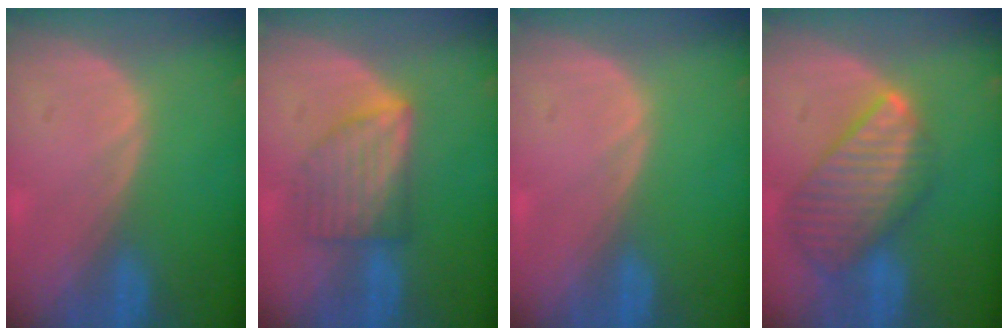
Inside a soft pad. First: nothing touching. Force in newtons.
{"total": 6.1, "press": 6.1, "slide": 0.2}
{"total": 0.0}
{"total": 9.8, "press": 8.5, "slide": 4.8}